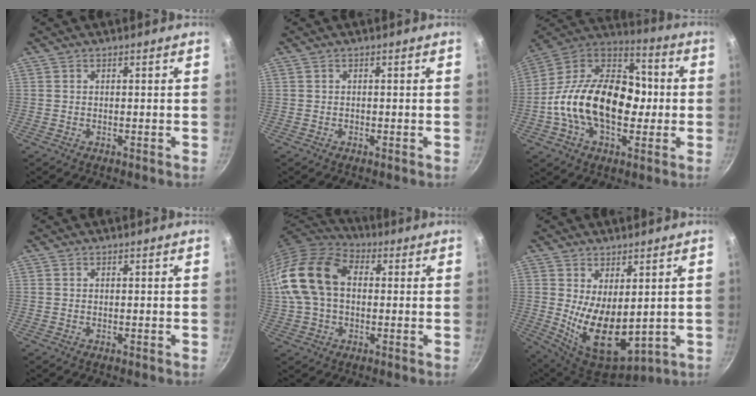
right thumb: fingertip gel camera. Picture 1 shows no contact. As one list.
[{"total": 0.0}, {"total": 24.3, "force": [-2.3, 15.8, 18.2], "torque": [-0.277, 0.047, -0.057]}, {"total": 0.0}, {"total": 16.3, "force": [1.4, 11.2, 11.7], "torque": [-0.209, 0.032, 0.012]}, {"total": 12.7, "force": [0.9, 6.8, 10.7], "torque": [-0.157, -0.038, 0.041]}]